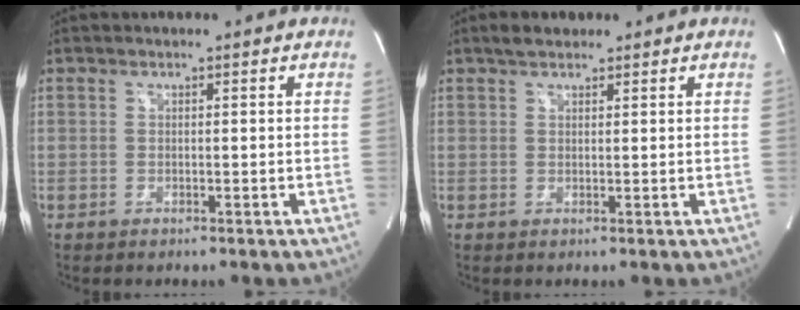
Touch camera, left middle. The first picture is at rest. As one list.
[{"total": 2.6, "force": [2.0, 1.2, 1.1], "torque": [-0.024, 0.013, 0.031]}]